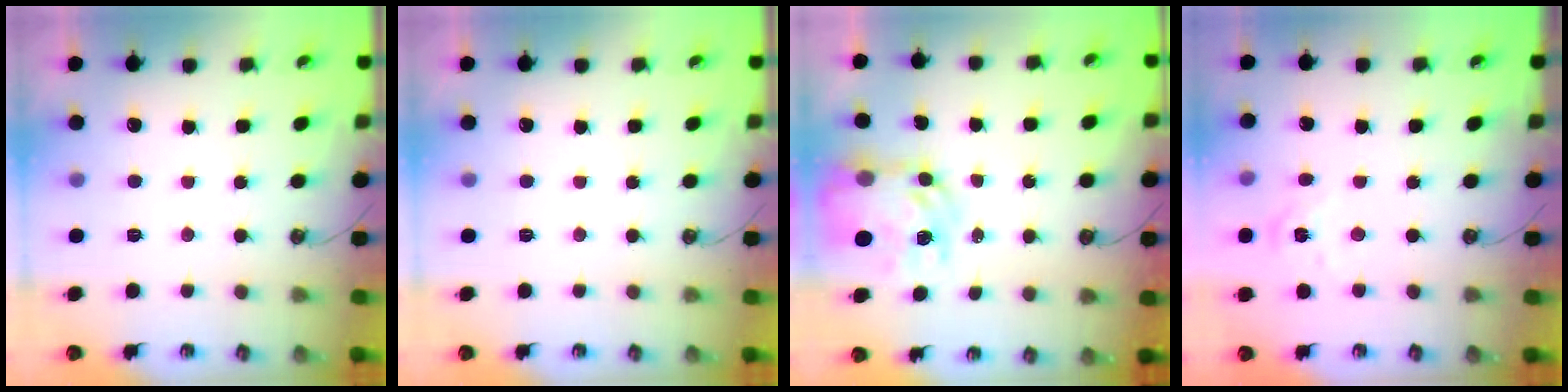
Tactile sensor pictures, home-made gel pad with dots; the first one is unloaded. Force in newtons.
{"total": 0.0}
{"total": 10.4, "press": 10.4, "slide": 0.9}
{"total": 2.7, "press": 2.7, "slide": 0.3}